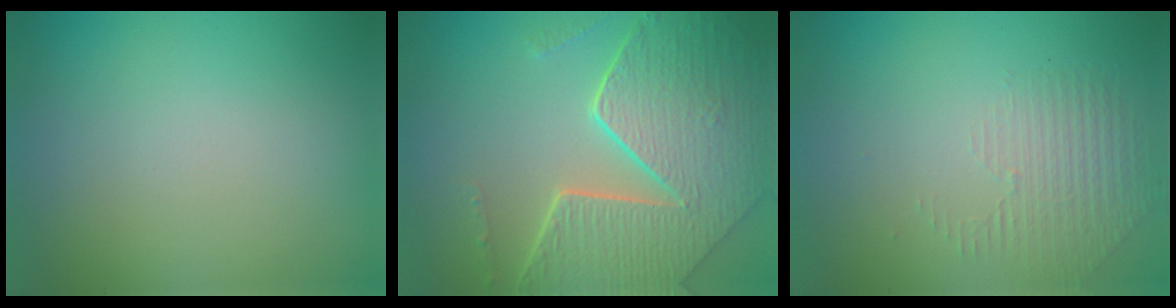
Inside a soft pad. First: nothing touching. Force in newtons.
{"total": 8.1, "press": 5.9, "slide": 5.5}
{"total": 1.3, "press": 0.5, "slide": 1.2}